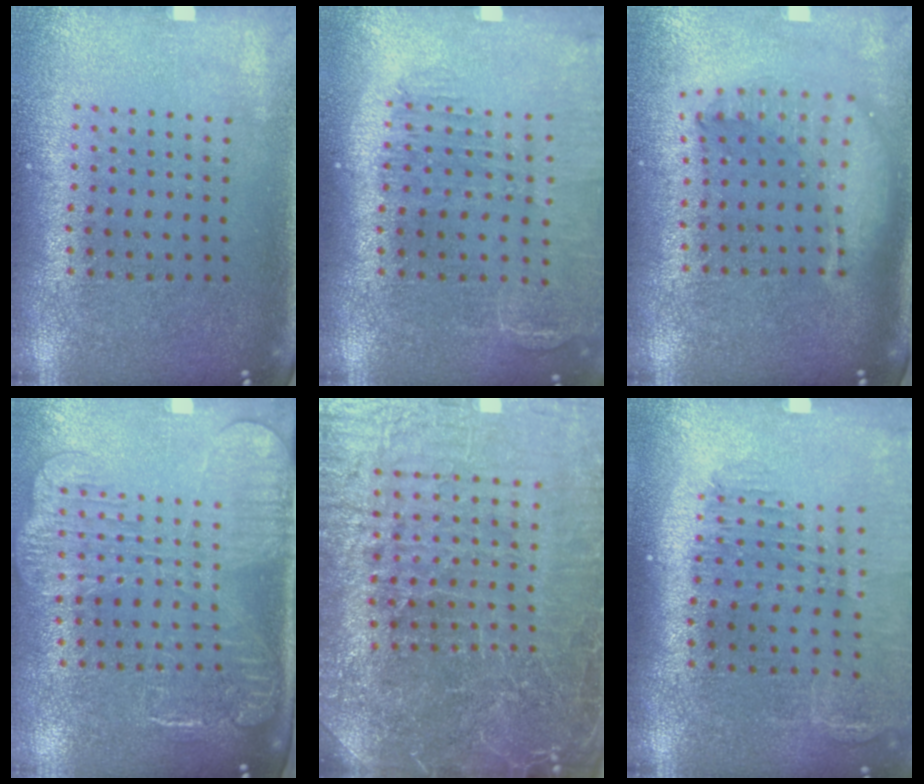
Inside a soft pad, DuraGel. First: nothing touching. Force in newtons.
{"total": 1.5, "press": 1.4, "slide": 0.2}
{"total": 2.1, "press": 1.7, "slide": 1.3}
{"total": 2.5, "press": 2.1, "slide": 1.4}
{"total": 5.8, "press": 5.4, "slide": 2.1}
{"total": 1.4, "press": 1.4, "slide": 0.2}